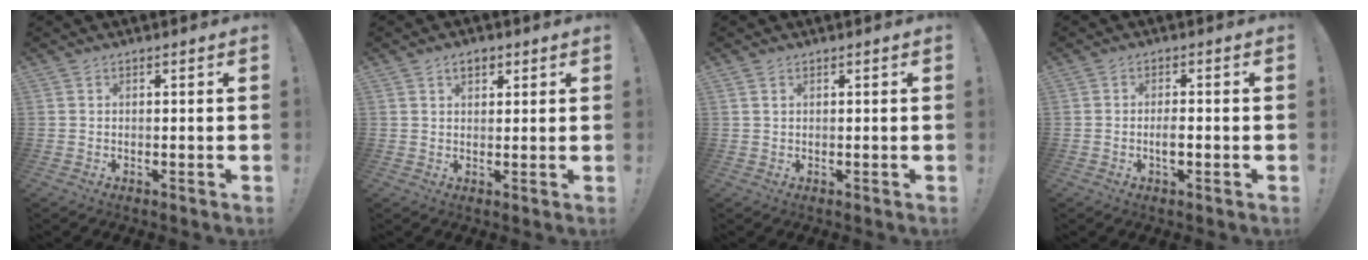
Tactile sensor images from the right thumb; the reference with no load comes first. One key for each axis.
{"total": 3.4, "fx": 1.8, "fy": 2.1, "fz": 2.0, "tx": -0.024, "ty": -0.003, "tz": 0.029}
{"total": 1.0, "fx": 0.6, "fy": 0.6, "fz": 0.5, "tx": -0.008, "ty": 0.001, "tz": 0.010}
{"total": 3.0, "fx": -0.9, "fy": 0.9, "fz": 2.7, "tx": -0.039, "ty": 0.001, "tz": -0.018}